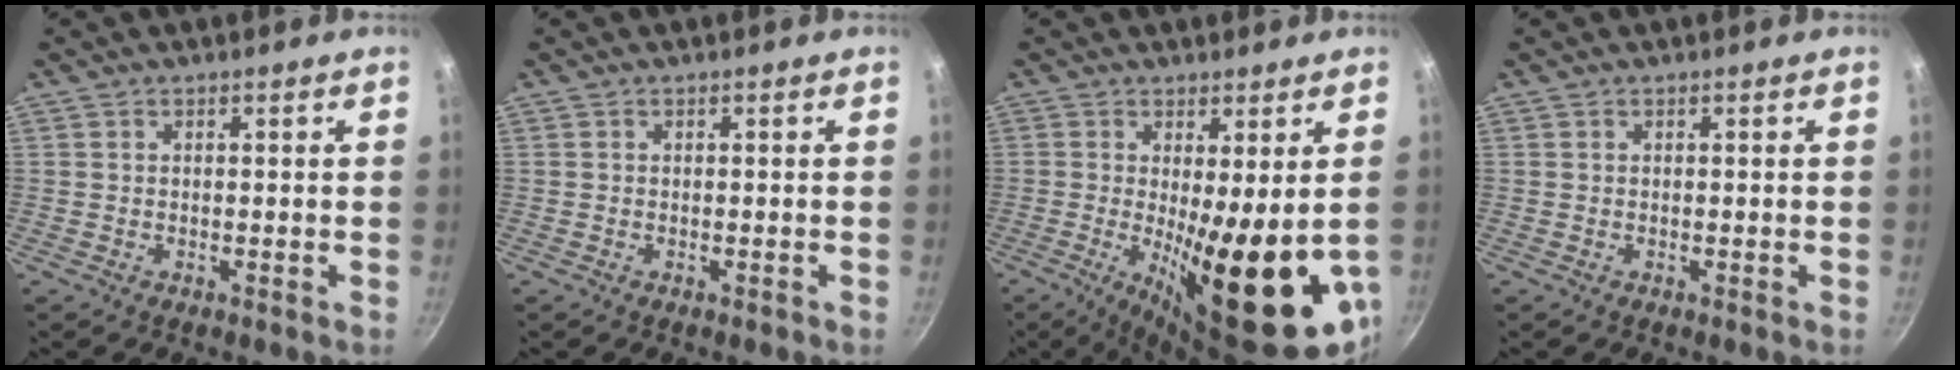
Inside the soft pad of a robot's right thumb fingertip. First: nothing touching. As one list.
[{"total": 0.0}, {"total": 19.6, "force": [-2.3, 5.8, 18.6], "torque": [-0.249, -0.036, -0.016]}, {"total": 0.0}]